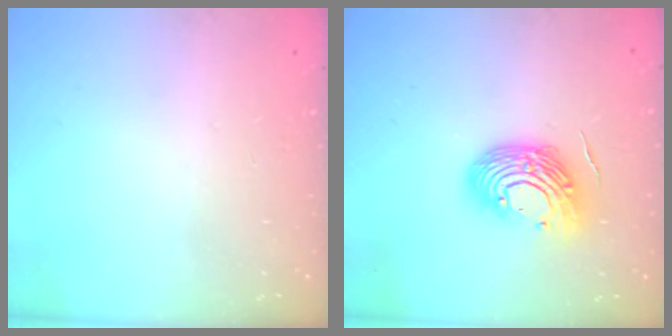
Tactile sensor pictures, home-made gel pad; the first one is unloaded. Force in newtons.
{"total": 12.9, "press": 12.7, "slide": 2.1}